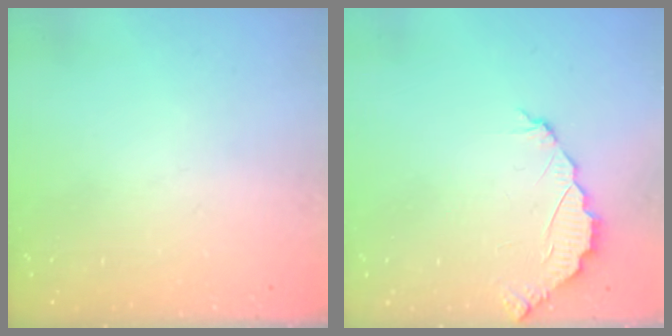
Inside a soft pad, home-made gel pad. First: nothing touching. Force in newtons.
{"total": 2.4, "press": 2.4, "slide": 0.2}